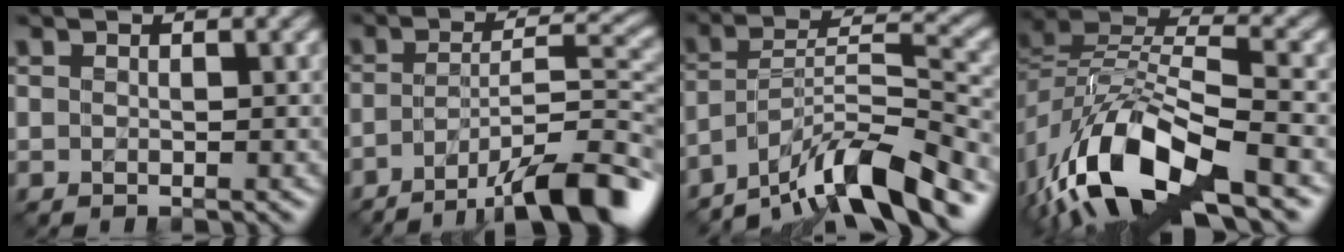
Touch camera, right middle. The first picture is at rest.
{"total": 9.7, "force": [-6.2, 2.1, 7.2], "torque": [-0.094, 0.014, -0.103]}
{"total": 9.3, "force": [-7.3, 1.8, 5.5], "torque": [-0.079, 0.012, -0.136]}
{"total": 13.3, "force": [-7.0, 5.5, 9.9], "torque": [-0.201, -0.004, -0.137]}